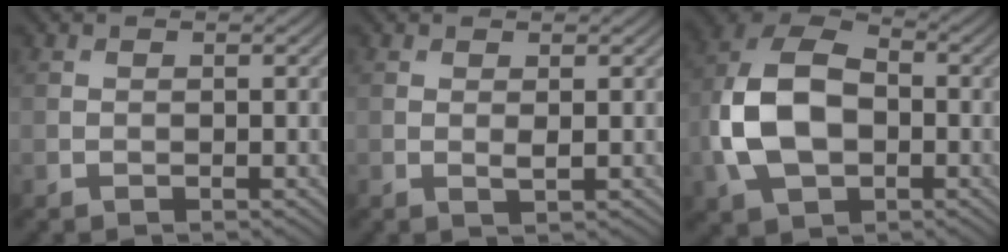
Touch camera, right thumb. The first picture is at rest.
{"total": 0.9, "force": [0.4, 0.1, 0.8], "torque": [-0.016, -0.003, 0.005]}
{"total": 12.8, "force": [-1.8, 8.5, 9.4], "torque": [-0.227, -0.006, -0.044]}